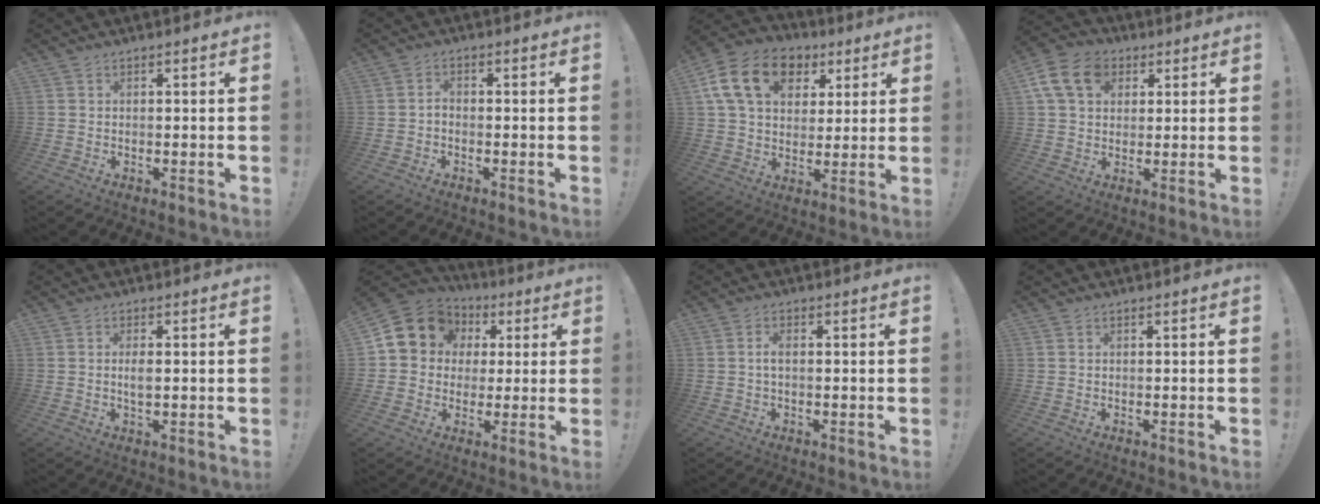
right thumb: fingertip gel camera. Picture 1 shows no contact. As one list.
[{"total": 1.7, "force": [-1.1, 0.7, 1.0], "torque": [-0.023, 0.008, -0.019]}, {"total": 18.1, "force": [7.0, 12.9, 10.6], "torque": [-0.166, -0.015, 0.132]}, {"total": 13.8, "force": [4.9, 10.4, 7.6], "torque": [-0.127, -0.007, 0.097]}, {"total": 2.5, "force": [0.2, 0.9, 2.4], "torque": [-0.038, -0.008, -0.003]}, {"total": 11.6, "force": [3.7, 10.2, 4.2], "torque": [-0.061, -0.014, 0.076]}, {"total": 2.2, "force": [-0.1, 0.8, 2.0], "torque": [-0.038, 0.005, -0.002]}, {"total": 0.0}]